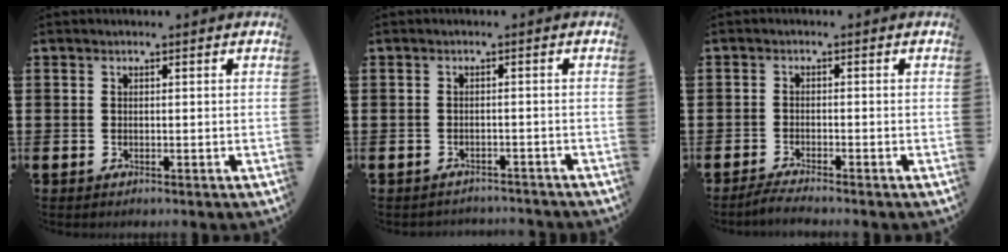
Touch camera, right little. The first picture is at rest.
{"total": 1.3, "force": [-1.3, 0.0, -0.1], "torque": [-0.004, 0.002, -0.028]}
{"total": 1.6, "force": [-1.5, -0.1, 0.7], "torque": [-0.012, 0.002, -0.028]}